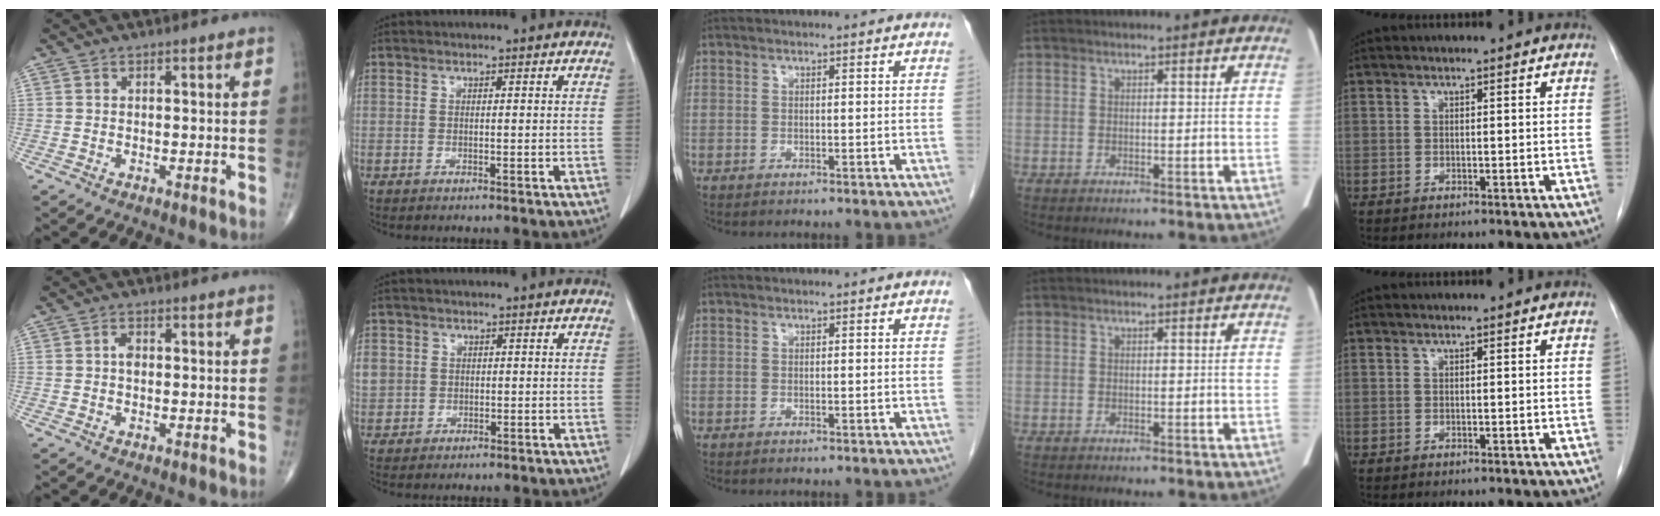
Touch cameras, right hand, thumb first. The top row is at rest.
{"thumb": {"total": 1.9, "force": [0.1, 1.2, 1.4], "torque": [-0.020, 0.003, -0.003]}, "index": {"total": 4.5, "force": [0.9, 4.2, 1.0], "torque": [-0.031, 0.007, 0.027]}}